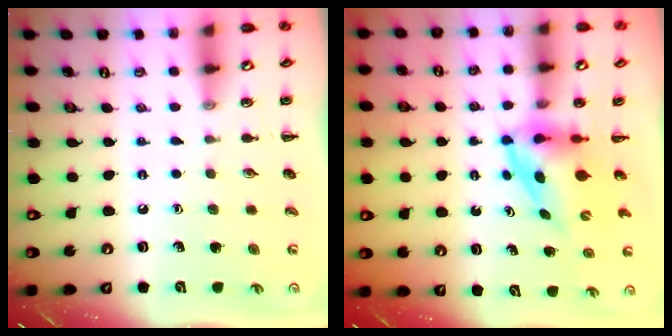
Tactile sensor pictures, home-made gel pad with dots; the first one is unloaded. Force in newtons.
{"total": 3.9, "press": 3.8, "slide": 0.6}